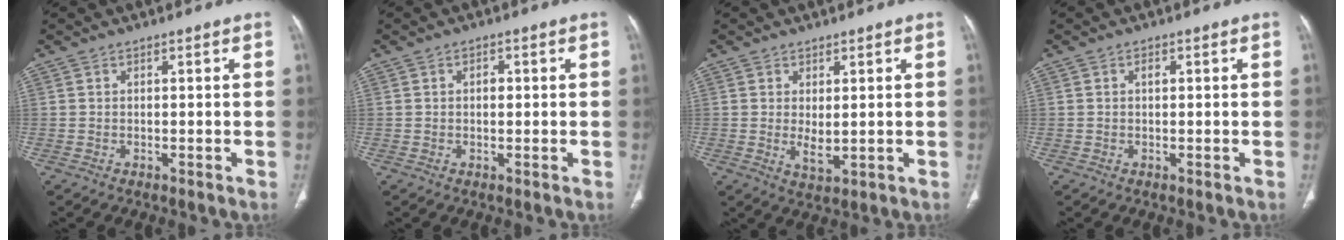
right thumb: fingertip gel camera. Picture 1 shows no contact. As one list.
[{"total": 1.6, "force": [0.3, 1.0, 1.3], "torque": [-0.015, -0.001, 0.003]}, {"total": 3.4, "force": [0.2, 1.5, 3.0], "torque": [-0.047, -0.013, 0.011]}, {"total": 0.9, "force": [0.3, 0.5, 0.7], "torque": [-0.007, -0.001, 0.004]}]